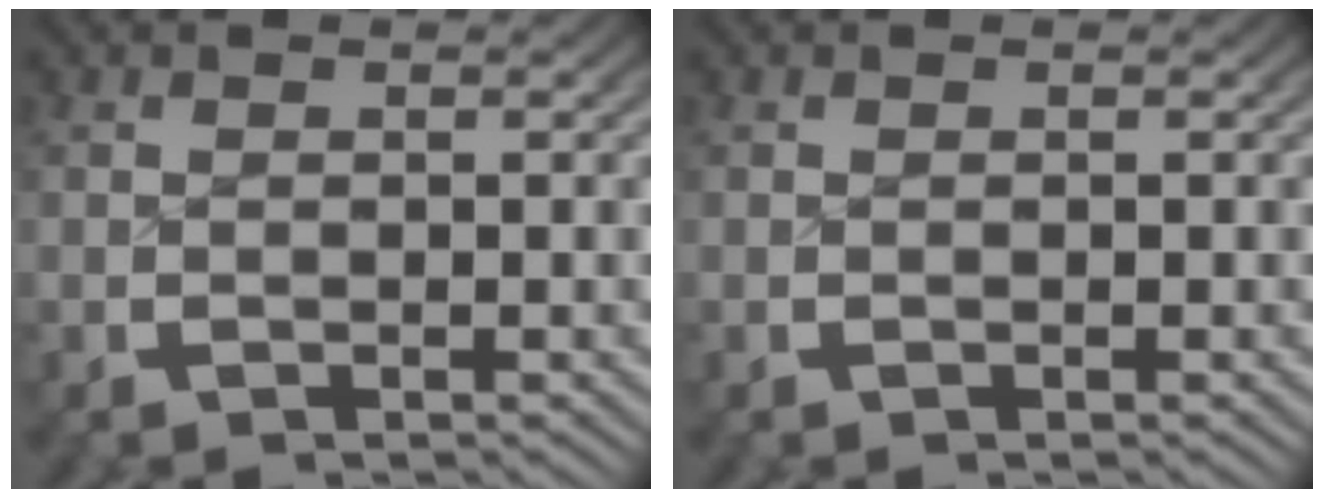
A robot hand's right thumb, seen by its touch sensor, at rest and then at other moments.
{"total": 0.0}